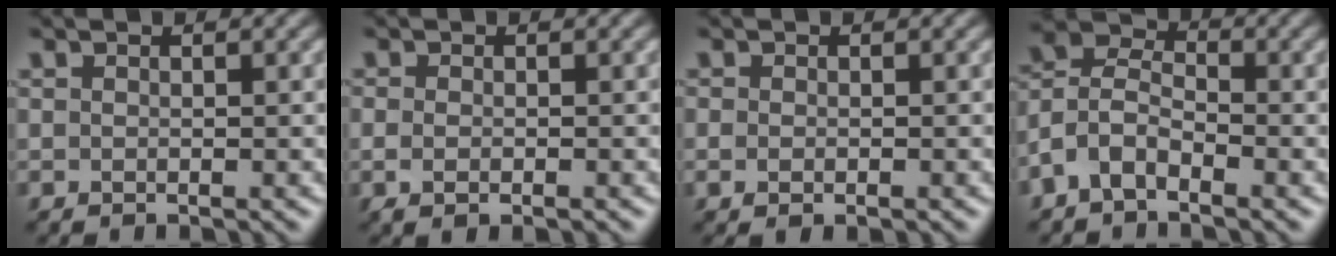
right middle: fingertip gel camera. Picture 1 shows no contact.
{"total": 1.6, "force": [-0.5, 0.7, 1.3], "torque": [-0.026, -0.007, -0.008]}
{"total": 1.2, "force": [-0.4, 0.6, 1.0], "torque": [-0.022, -0.007, -0.006]}
{"total": 4.8, "force": [-2.5, 2.7, 3.0], "torque": [-0.064, 0.011, -0.066]}